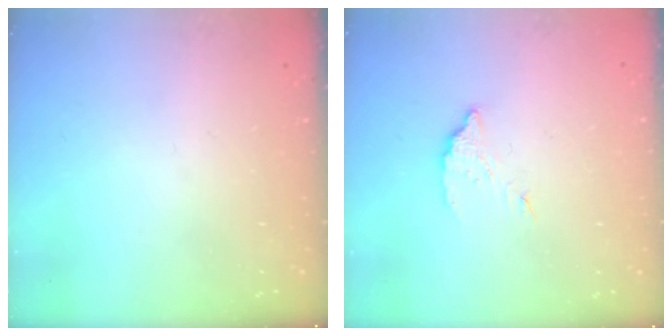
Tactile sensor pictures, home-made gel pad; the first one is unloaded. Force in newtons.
{"total": 2.9, "press": 2.9, "slide": 0.0}